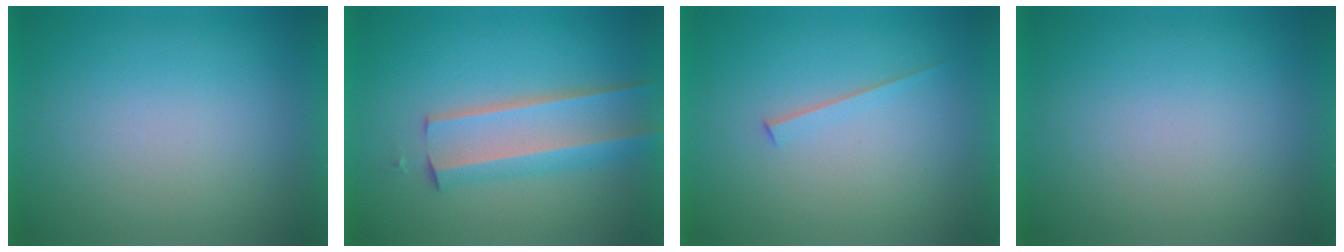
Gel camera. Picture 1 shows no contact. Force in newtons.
{"total": 4.1}
{"total": 1.6}
{"total": 1.2}